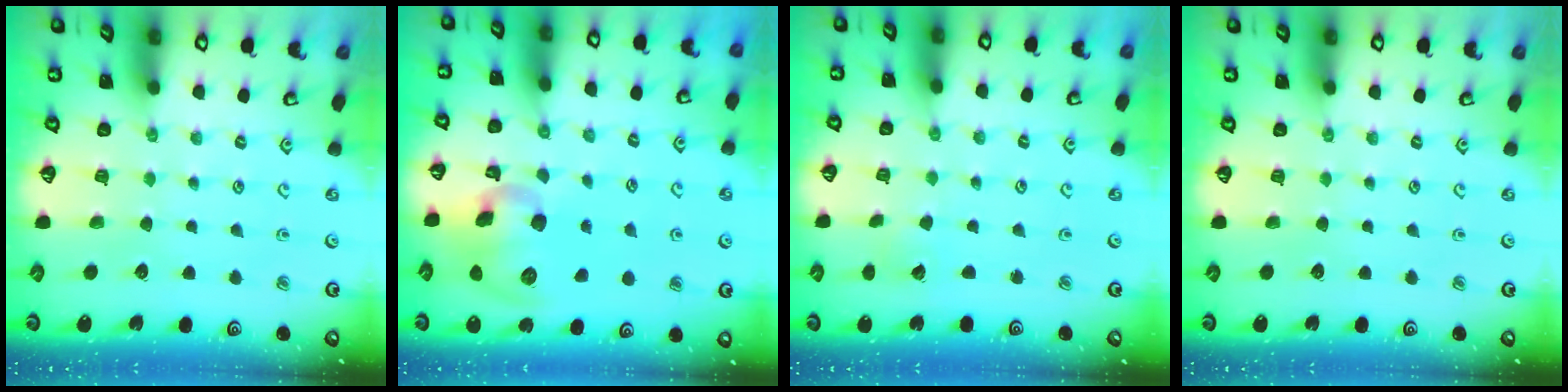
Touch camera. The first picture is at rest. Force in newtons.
{"total": 13.1, "press": 13.1, "slide": 1.0}
{"total": 2.8, "press": 2.8, "slide": 0.2}
{"total": 0.0}